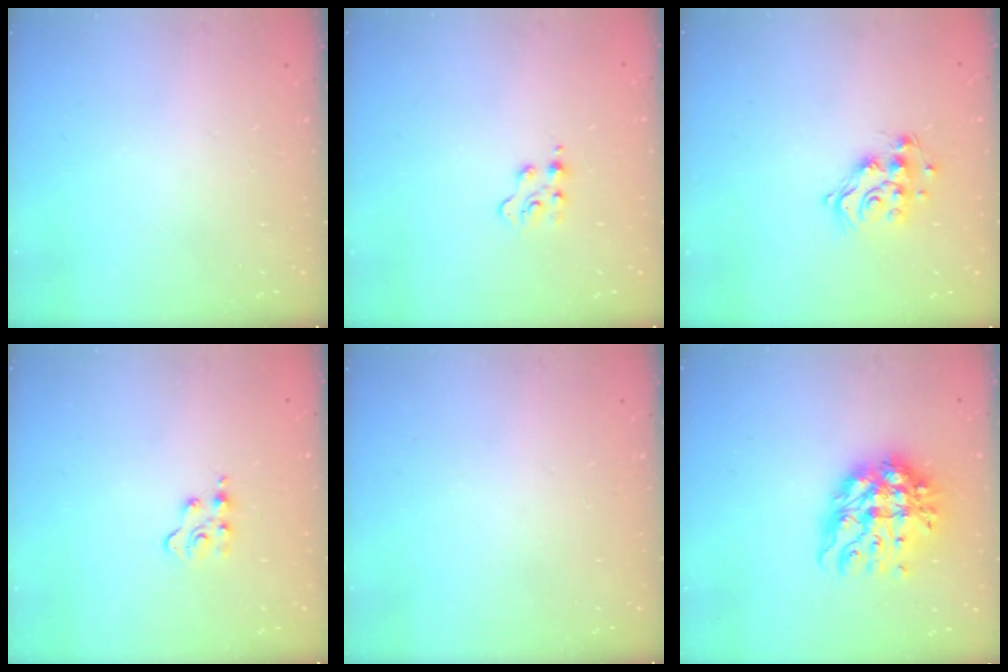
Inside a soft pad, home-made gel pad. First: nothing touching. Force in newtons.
{"total": 2.2, "press": 2.2, "slide": 0.5}
{"total": 12.5, "press": 12.5, "slide": 0.8}
{"total": 3.2, "press": 3.2, "slide": 0.4}
{"total": 0.0}
{"total": 13.6, "press": 13.6, "slide": 1.3}